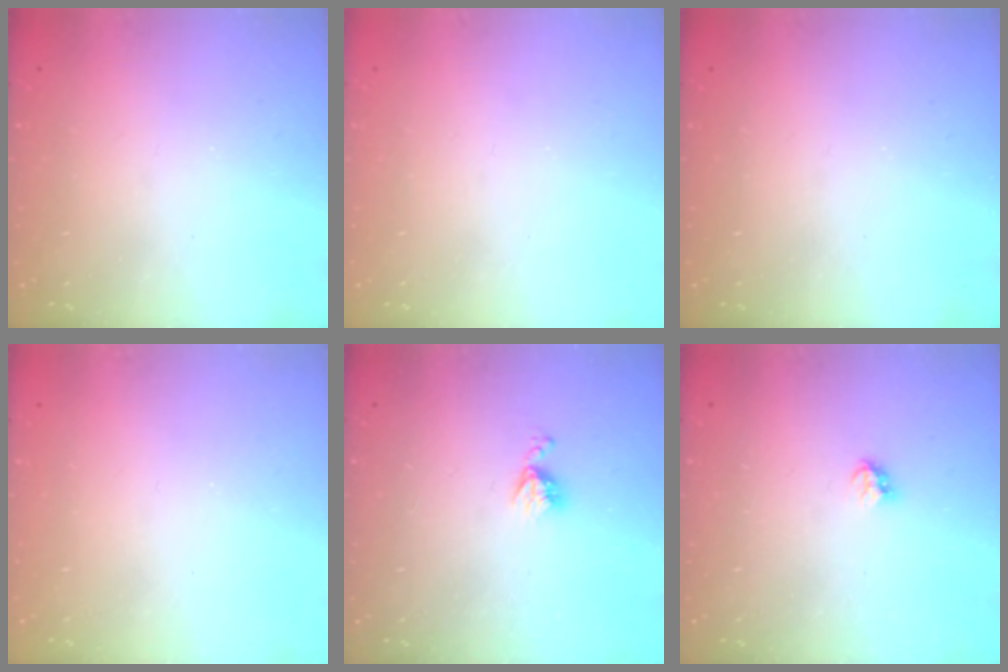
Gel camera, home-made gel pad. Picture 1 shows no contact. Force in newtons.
{"total": 0.5, "press": 0.5, "slide": 0.1}
{"total": 0.0}
{"total": 0.0}
{"total": 5.8, "press": 5.7, "slide": 0.7}
{"total": 2.8, "press": 2.8, "slide": 0.5}